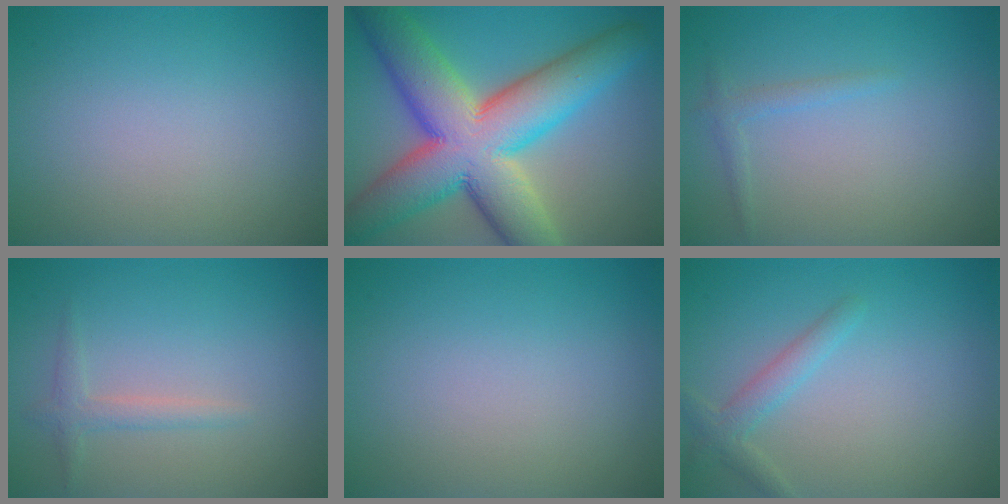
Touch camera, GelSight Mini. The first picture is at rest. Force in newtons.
{"total": 14.4, "press": 14.4, "slide": 0.6}
{"total": 1.1, "press": 1.1, "slide": 0.0}
{"total": 1.5, "press": 1.5, "slide": 0.0}
{"total": 0.0}
{"total": 2.0, "press": 2.0, "slide": 0.1}